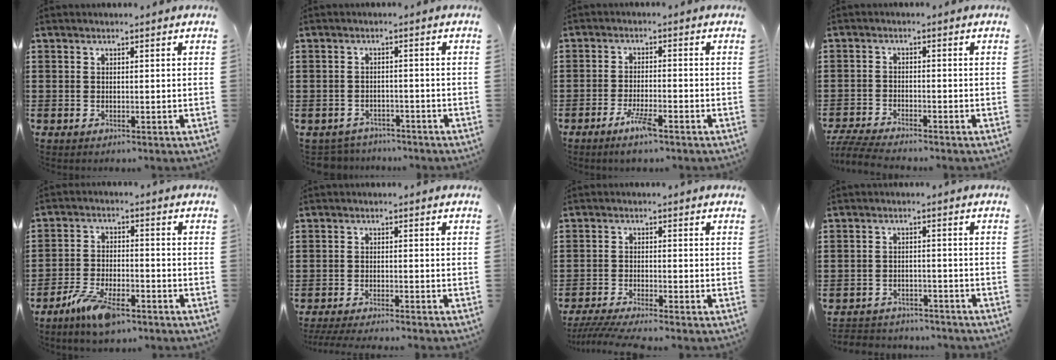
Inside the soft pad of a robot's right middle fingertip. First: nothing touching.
{"total": 2.4, "force": [-2.4, 0.4, -0.3], "torque": [-0.005, -0.001, -0.053]}
{"total": 4.1, "force": [-2.6, 0.6, 3.2], "torque": [-0.063, -0.004, -0.048]}
{"total": 4.0, "force": [-3.8, 0.0, 1.3], "torque": [-0.042, -0.014, -0.081]}
{"total": 7.2, "force": [-5.0, 2.3, 4.7], "torque": [-0.105, -0.003, -0.094]}
{"total": 2.5, "force": [-2.3, -0.3, 0.8], "torque": [-0.013, -0.001, -0.045]}
{"total": 3.3, "force": [-2.9, -0.2, 1.5], "torque": [-0.040, -0.012, -0.061]}
{"total": 2.8, "force": [-2.8, 0.4, -0.1], "torque": [-0.006, -0.003, -0.060]}